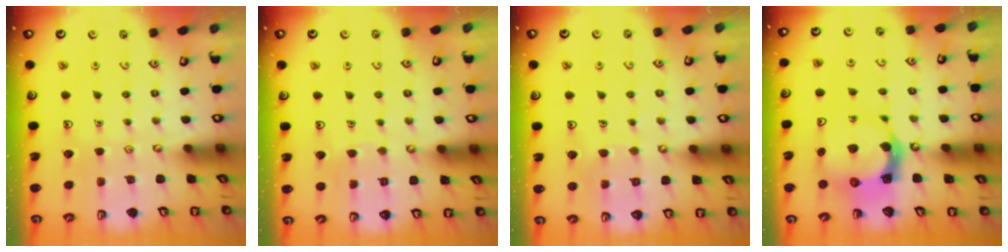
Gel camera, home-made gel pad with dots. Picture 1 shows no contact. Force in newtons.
{"total": 3.9, "press": 3.9, "slide": 0.3}
{"total": 6.8, "press": 6.8, "slide": 0.4}
{"total": 8.2, "press": 8.1, "slide": 1.3}